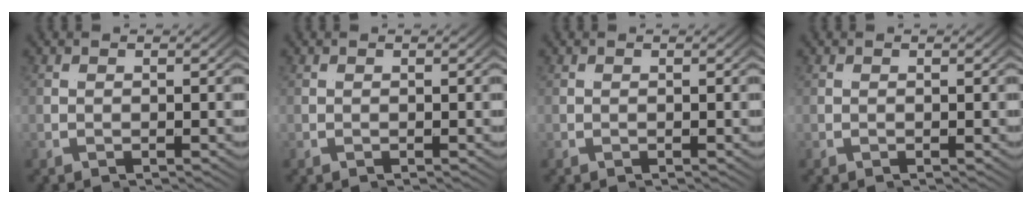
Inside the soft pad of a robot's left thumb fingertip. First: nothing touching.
{"total": 0.0}
{"total": 0.0}
{"total": 0.0}